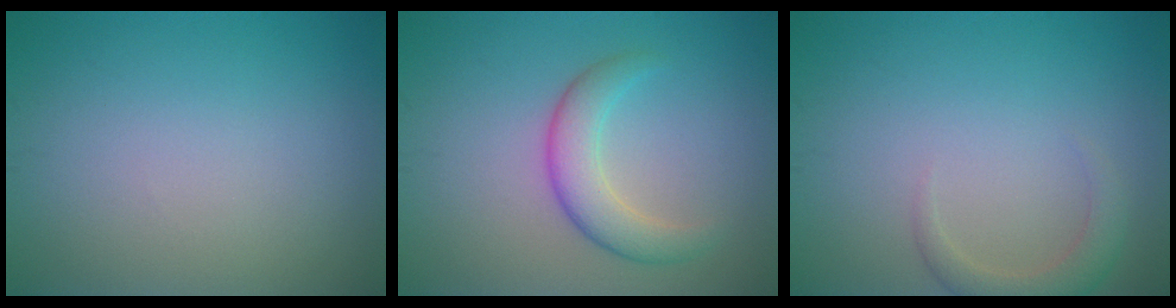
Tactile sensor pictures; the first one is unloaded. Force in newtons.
{"total": 3.6, "press": 3.6, "slide": 0.1}
{"total": 2.3, "press": 2.3, "slide": 0.2}